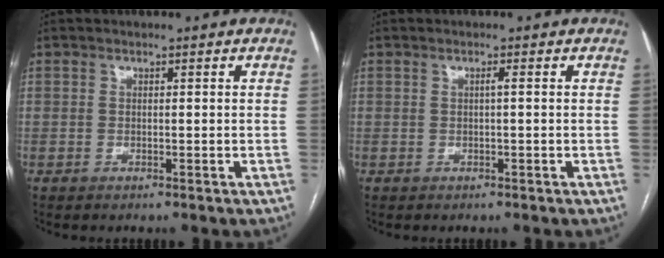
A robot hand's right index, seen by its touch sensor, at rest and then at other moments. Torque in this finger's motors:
{"motor_torque": [0.07, 0.03, 0.13, 0.02]}